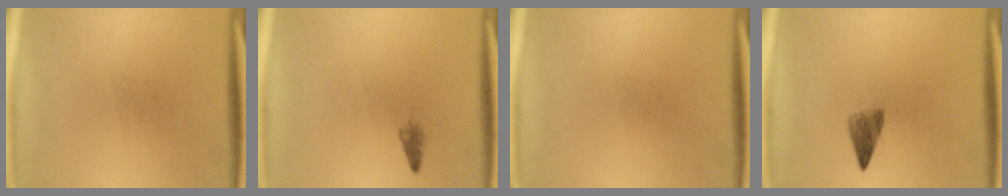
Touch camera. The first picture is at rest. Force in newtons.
{"total": 0.9}
{"total": 0.0}
{"total": 2.8}